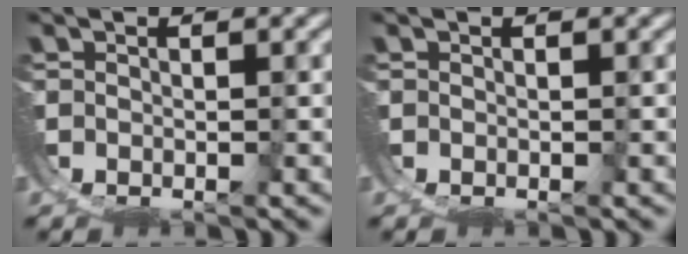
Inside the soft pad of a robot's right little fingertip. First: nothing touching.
{"total": 0.0}